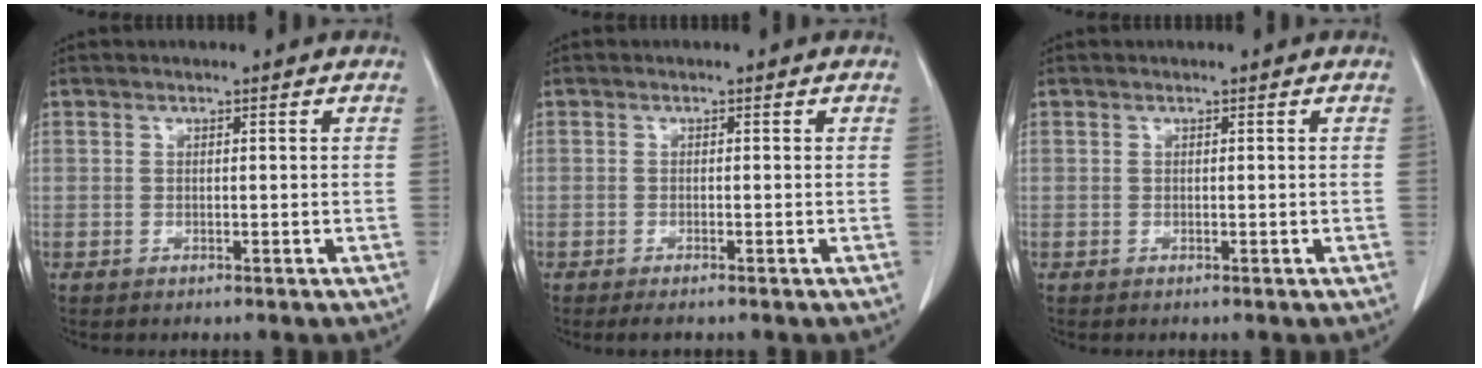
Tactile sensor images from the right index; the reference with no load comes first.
{"total": 1.8, "force": [-1.4, 0.0, 1.1], "torque": [-0.015, -0.005, -0.021]}
{"total": 0.0}